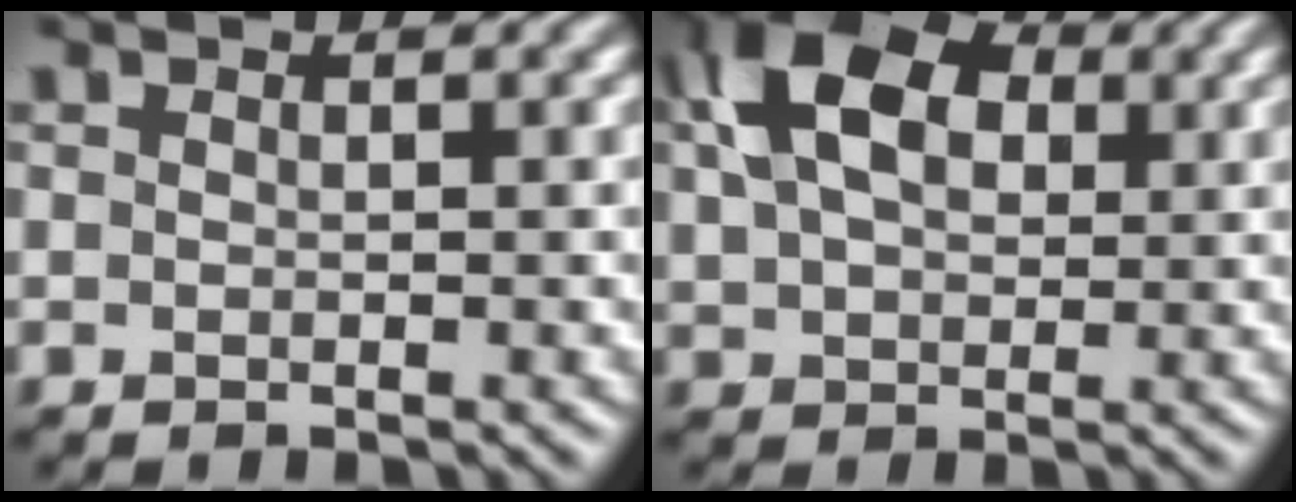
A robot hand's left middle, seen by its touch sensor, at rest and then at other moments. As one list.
[{"total": 10.3, "force": [3.8, 6.6, 7.1], "torque": [-0.145, 0.030, 0.060]}]